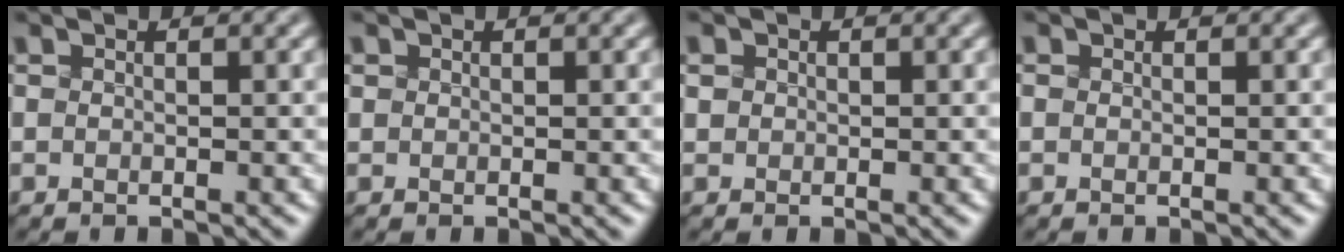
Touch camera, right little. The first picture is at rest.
{"total": 0.7, "force": [0.3, 0.6, 0.2], "torque": [-0.012, 0.007, 0.010]}
{"total": 1.4, "force": [0.5, 1.2, 0.6], "torque": [-0.014, 0.011, 0.012]}
{"total": 0.5, "force": [0.3, 0.4, 0.2], "torque": [-0.007, 0.004, -0.005]}